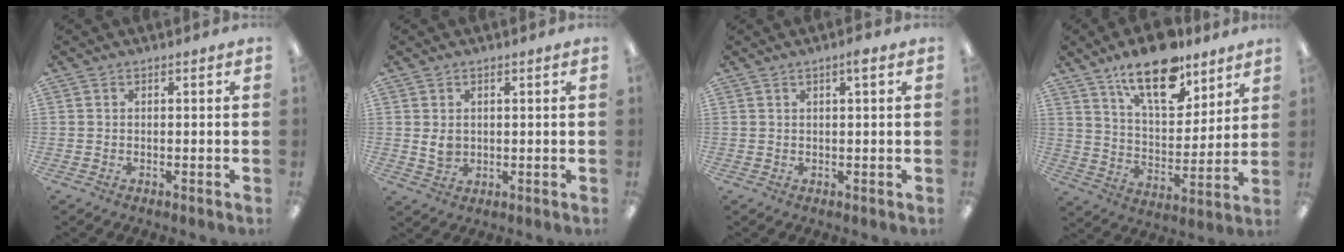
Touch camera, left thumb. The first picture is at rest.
{"total": 3.7, "force": [0.7, 2.9, 2.1], "torque": [-0.041, -0.001, 0.010]}
{"total": 2.0, "force": [1.1, 0.2, 1.6], "torque": [-0.026, 0.001, 0.016]}
{"total": 18.2, "force": [13.0, 7.8, 10.1], "torque": [-0.157, -0.072, 0.221]}